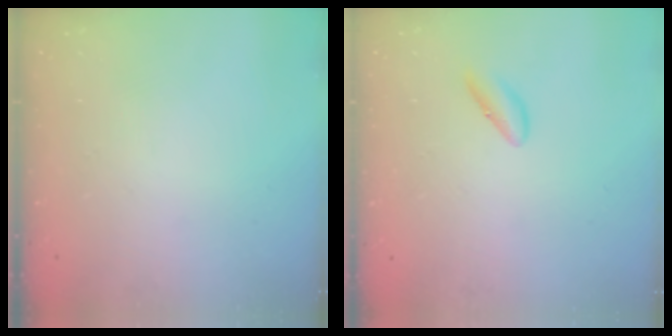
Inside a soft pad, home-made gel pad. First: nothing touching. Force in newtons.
{"total": 2.8, "press": 2.7, "slide": 0.8}